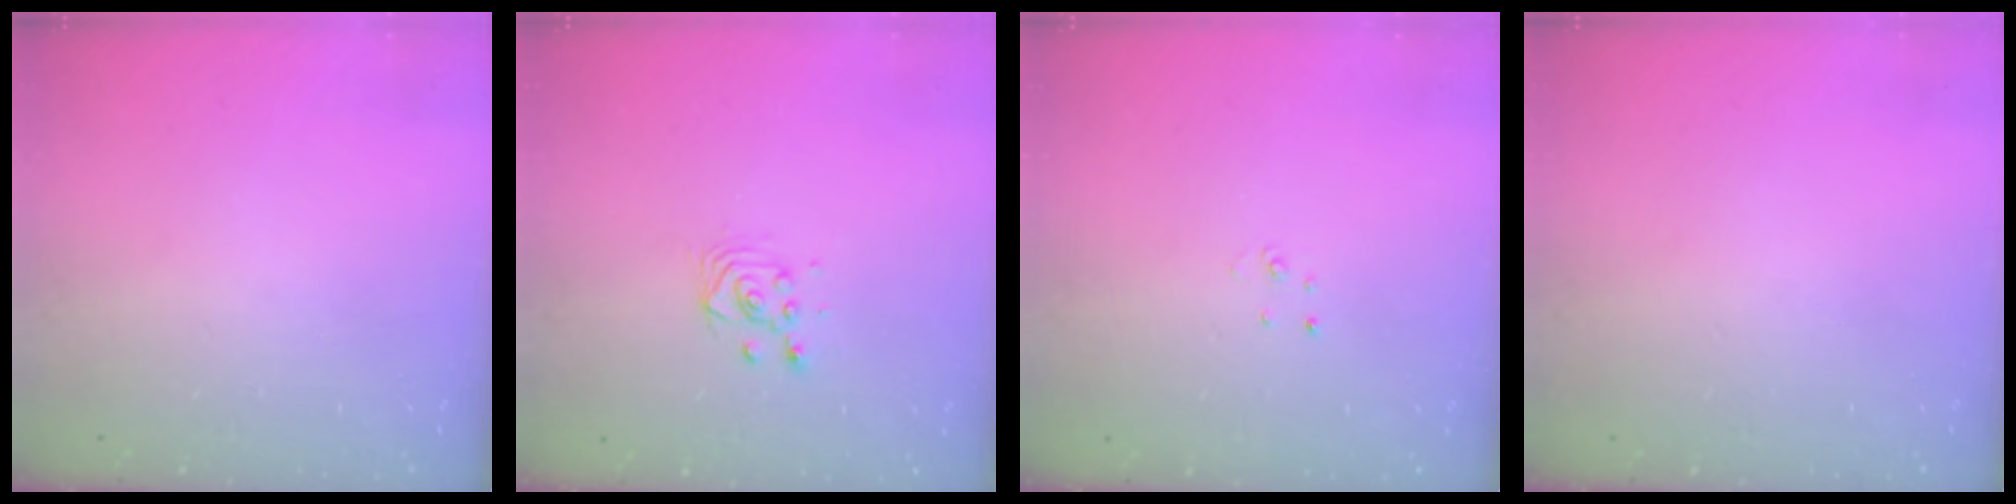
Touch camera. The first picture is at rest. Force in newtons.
{"total": 3.3, "press": 3.3, "slide": 0.4}
{"total": 2.0, "press": 2.0, "slide": 0.2}
{"total": 0.0}